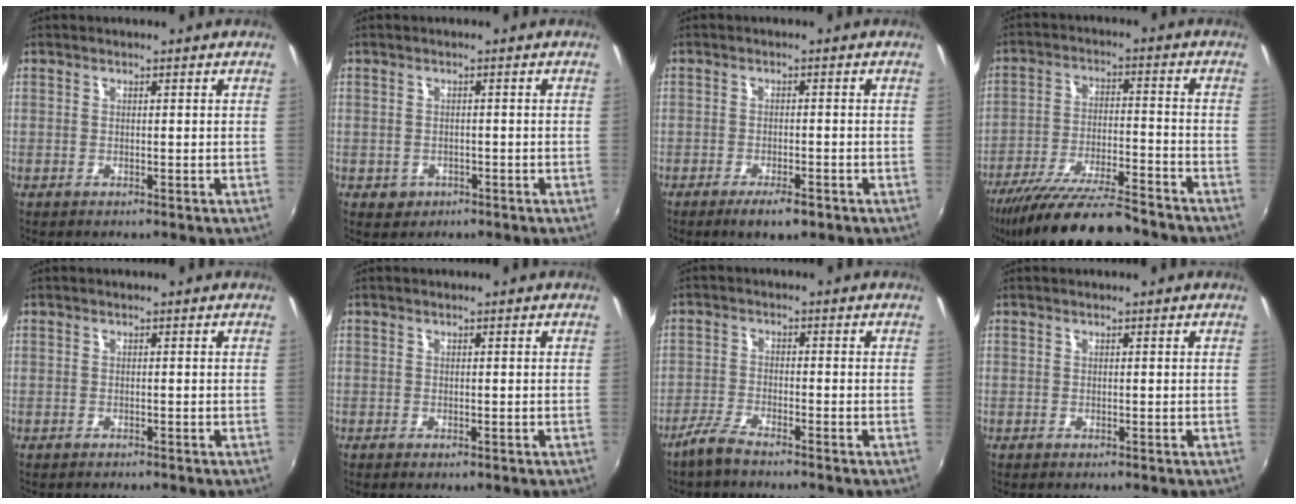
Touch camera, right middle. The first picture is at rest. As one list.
[{"total": 2.6, "force": [-1.0, 2.3, 0.8], "torque": [-0.020, -0.003, -0.011]}, {"total": 4.4, "force": [-3.0, 1.2, 3.1], "torque": [-0.068, -0.010, -0.049]}, {"total": 18.0, "force": [-15.5, 2.6, 8.8], "torque": [-0.177, -0.036, -0.249]}, {"total": 0.7, "force": [-0.6, 0.2, 0.1], "torque": [-0.004, -0.002, -0.011]}, {"total": 0.6, "force": [-0.4, 0.2, 0.3], "torque": [-0.006, -0.003, -0.007]}, {"total": 4.2, "force": [-3.6, 0.6, 2.1], "torque": [-0.062, -0.004, -0.076]}, {"total": 0.0}]